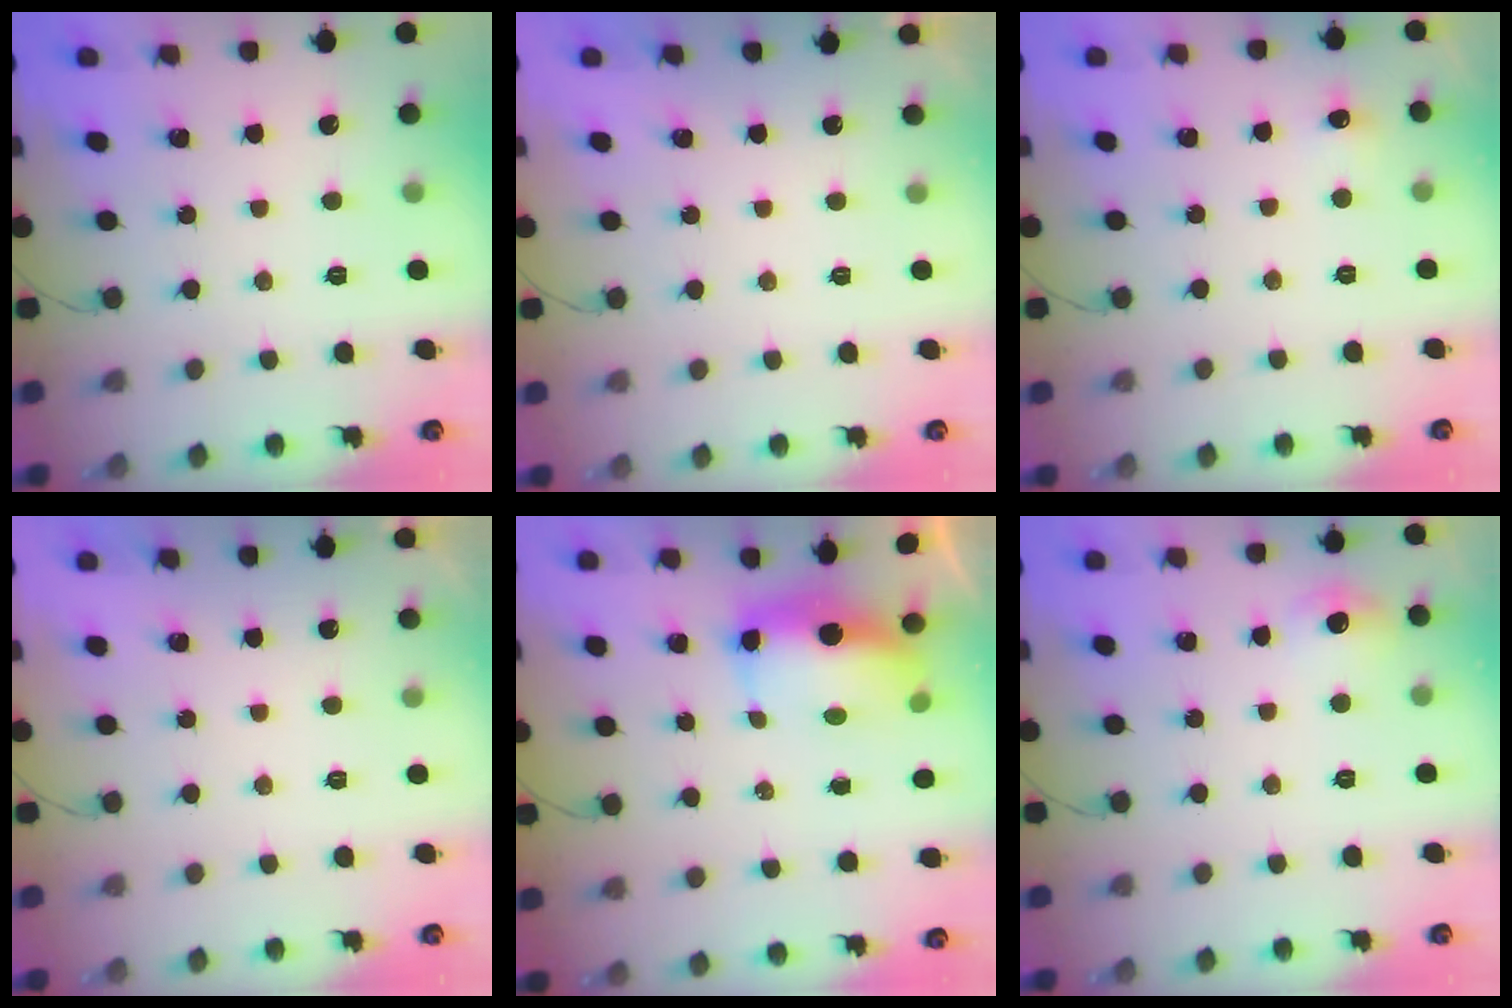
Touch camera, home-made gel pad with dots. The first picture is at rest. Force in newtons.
{"total": 0.6, "press": 0.2, "slide": 0.5}
{"total": 3.9, "press": 3.8, "slide": 1.0}
{"total": 0.6, "press": 0.2, "slide": 0.5}
{"total": 8.2, "press": 8.1, "slide": 1.0}
{"total": 5.4, "press": 5.2, "slide": 1.6}